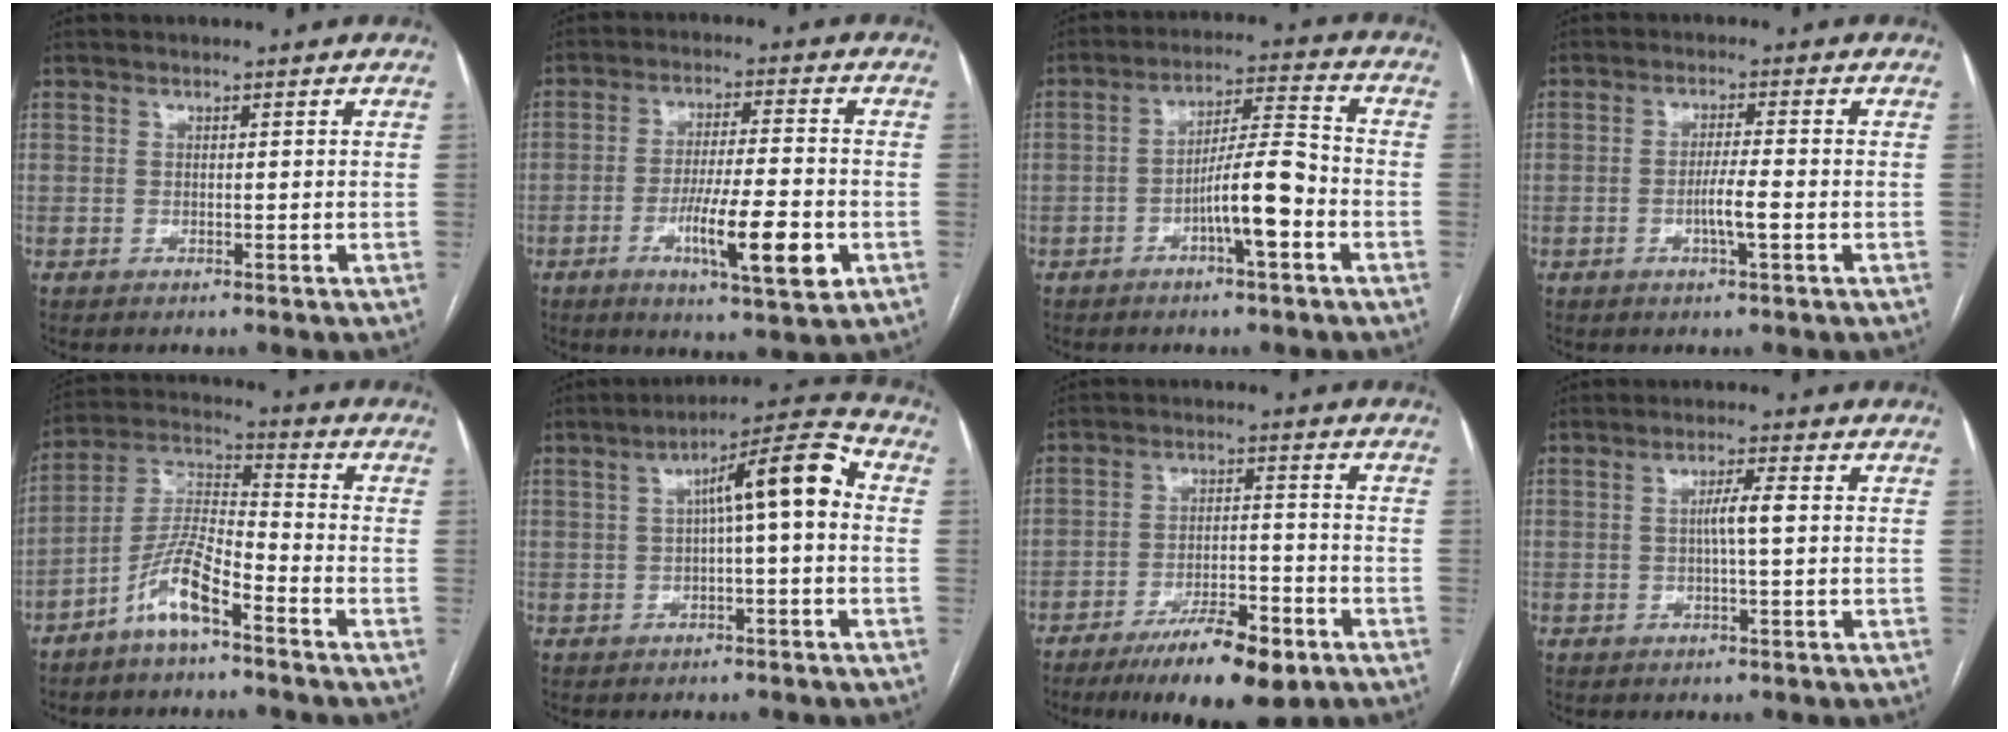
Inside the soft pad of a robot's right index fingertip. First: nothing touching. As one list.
[{"total": 11.6, "force": [-4.0, 1.3, 10.8], "torque": [-0.186, -0.013, -0.064]}, {"total": 8.7, "force": [-3.3, 0.7, 8.1], "torque": [-0.145, 0.014, -0.054]}, {"total": 4.1, "force": [-1.3, -0.1, 3.9], "torque": [-0.074, -0.004, -0.024]}, {"total": 9.0, "force": [-5.6, 1.7, 6.8], "torque": [-0.150, 0.005, -0.114]}, {"total": 9.3, "force": [0.9, 1.2, 9.2], "torque": [-0.138, 0.033, 0.011]}, {"total": 11.7, "force": [-7.4, 3.0, 8.5], "torque": [-0.136, -0.006, -0.115]}, {"total": 3.2, "force": [0.1, -0.1, 3.2], "torque": [-0.059, 0.002, 0.001]}]